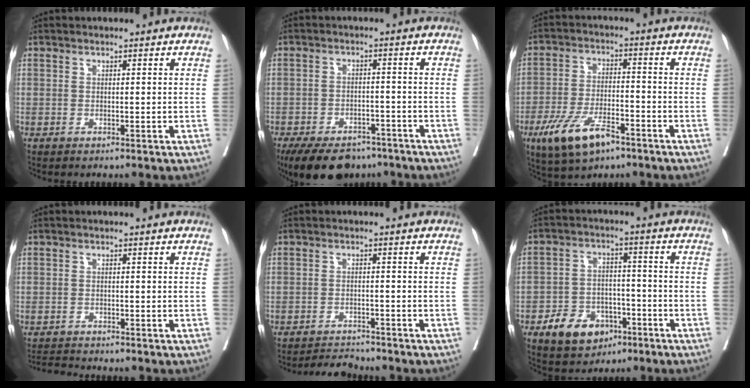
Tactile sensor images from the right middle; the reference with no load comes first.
{"total": 12.6, "force": [-9.8, 6.0, 5.2], "torque": [-0.091, -0.004, -0.143]}
{"total": 10.1, "force": [-6.0, 3.6, 7.3], "torque": [-0.149, -0.009, -0.104]}
{"total": 2.1, "force": [-2.1, -0.3, -0.2], "torque": [0.004, -0.014, -0.033]}
{"total": 3.2, "force": [-3.1, -0.1, -0.6], "torque": [0.010, -0.012, -0.052]}
{"total": 8.7, "force": [-4.8, 5.8, 4.3], "torque": [-0.077, 0.010, -0.073]}